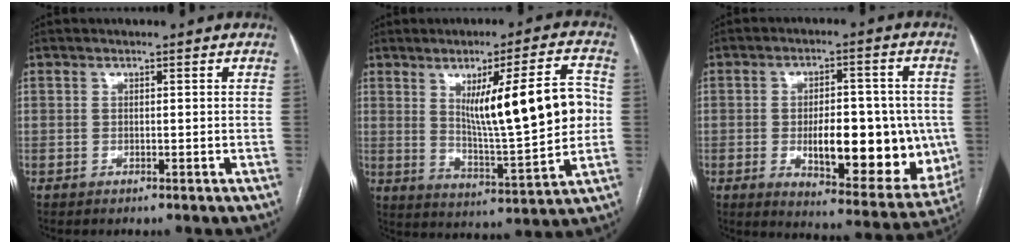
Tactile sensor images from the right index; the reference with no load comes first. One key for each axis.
{"total": 15.9, "fx": 2.5, "fy": 1.7, "fz": 15.6, "tx": -0.237, "ty": 0.003, "tz": 0.046}
{"total": 17.9, "fx": -2.4, "fy": 7.0, "fz": 16.3, "tx": -0.202, "ty": 0.004, "tz": -0.011}